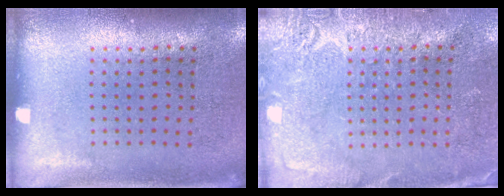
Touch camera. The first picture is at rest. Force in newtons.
{"total": 2.7, "press": 2.6, "slide": 0.5}